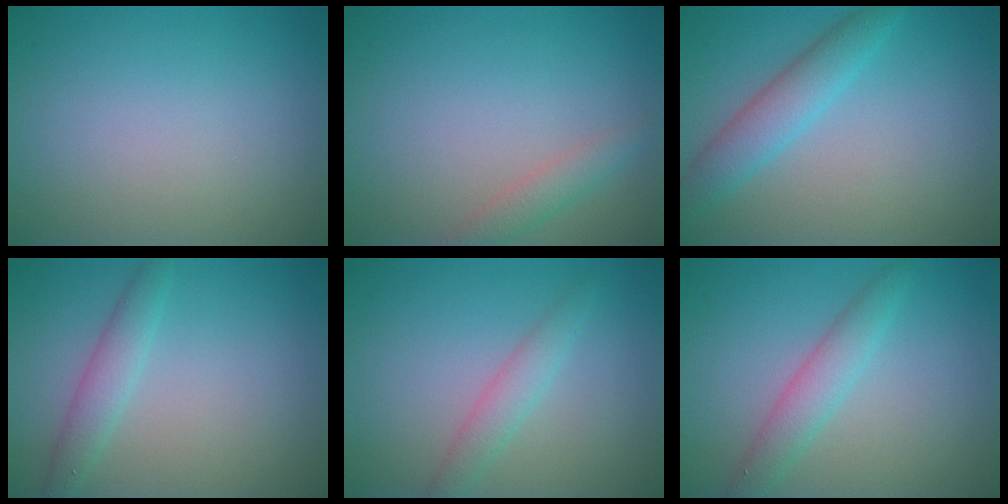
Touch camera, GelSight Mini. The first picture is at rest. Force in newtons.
{"total": 1.8, "press": 1.8, "slide": 0.1}
{"total": 3.5, "press": 3.5, "slide": 0.0}
{"total": 2.3, "press": 2.3, "slide": 0.0}
{"total": 1.6, "press": 1.6, "slide": 0.1}
{"total": 2.8, "press": 2.8, "slide": 0.0}